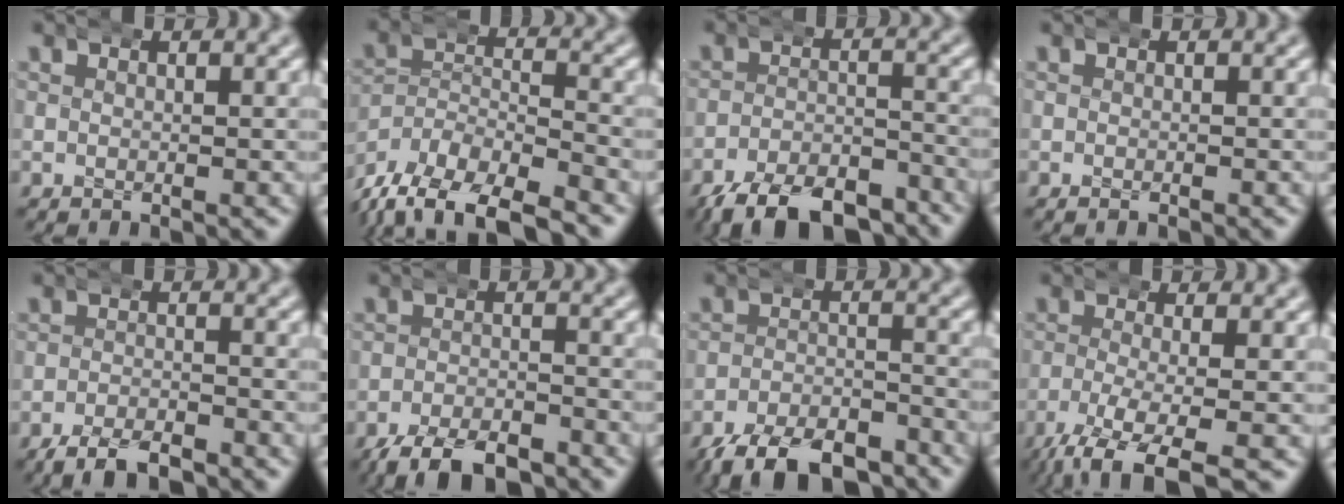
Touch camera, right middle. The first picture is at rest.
{"total": 9.8, "force": [-6.0, 6.3, 4.3], "torque": [-0.083, -0.026, -0.105]}
{"total": 10.2, "force": [-9.0, 3.2, 3.4], "torque": [-0.034, -0.020, -0.141]}
{"total": 0.6, "force": [-0.5, 0.0, 0.2], "torque": [-0.004, -0.004, -0.007]}
{"total": 4.2, "force": [-3.8, 0.9, 1.6], "torque": [-0.013, -0.006, -0.065]}
{"total": 6.4, "force": [-5.5, 1.9, 2.6], "torque": [-0.027, -0.013, -0.087]}
{"total": 9.1, "force": [-8.1, 2.7, 3.1], "torque": [-0.033, -0.018, -0.128]}
{"total": 7.2, "force": [-4.9, 2.5, 4.7], "torque": [-0.097, -0.034, -0.059]}